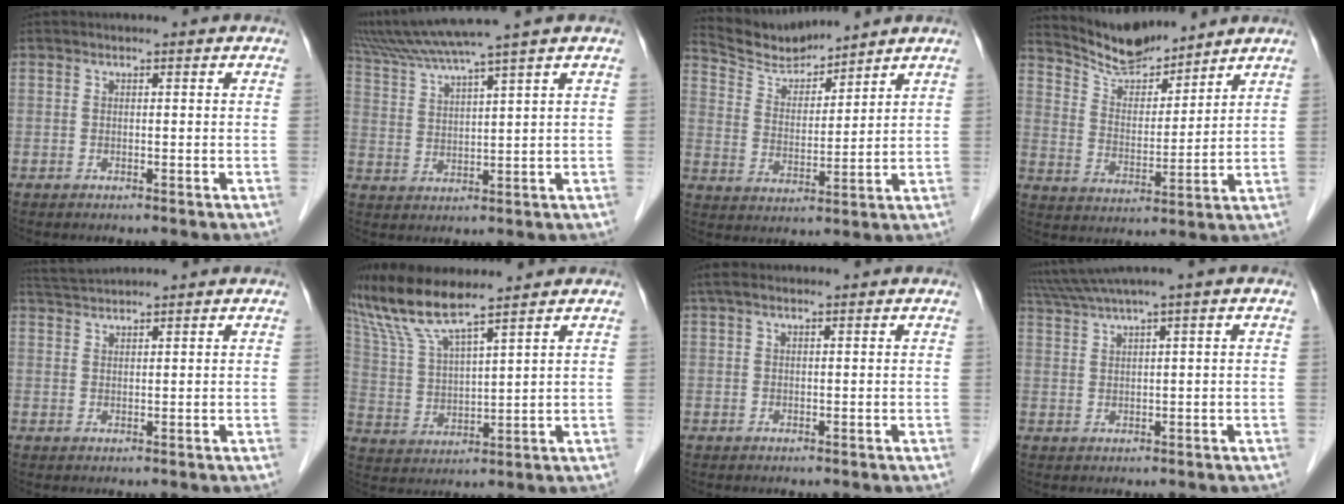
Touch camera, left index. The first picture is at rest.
{"total": 10.5, "force": [8.7, -2.1, 5.6], "torque": [-0.103, 0.017, 0.154]}
{"total": 7.4, "force": [7.4, 0.6, 0.3], "torque": [-0.021, 0.011, 0.151]}
{"total": 8.5, "force": [8.2, 1.2, 1.4], "torque": [-0.036, 0.008, 0.160]}
{"total": 2.8, "force": [2.7, -0.7, 0.2], "torque": [-0.008, 0.015, 0.057]}
{"total": 10.1, "force": [8.4, 0.0, 5.5], "torque": [-0.125, 0.012, 0.168]}
{"total": 2.7, "force": [1.8, 0.8, 1.8], "torque": [-0.041, 0.034, 0.035]}
{"total": 5.0, "force": [3.7, -1.4, 3.1], "torque": [-0.072, 0.021, 0.077]}